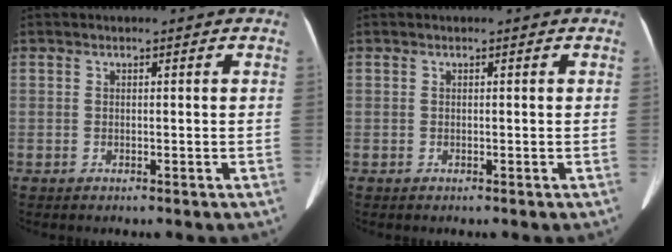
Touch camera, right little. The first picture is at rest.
{"total": 0.0}